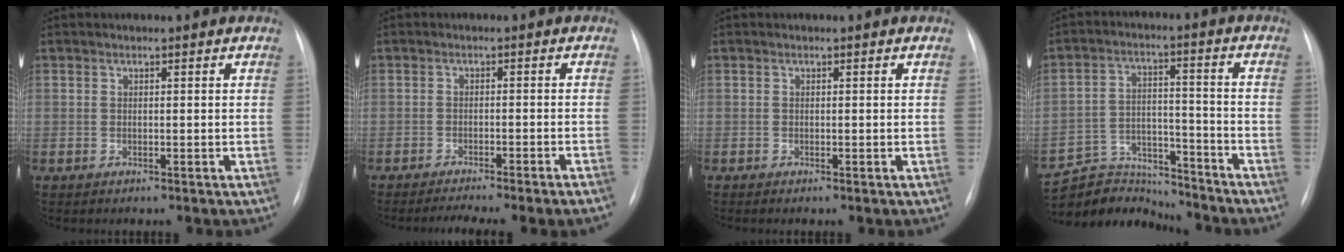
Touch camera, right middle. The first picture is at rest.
{"total": 8.5, "force": [-7.1, -0.7, 4.6], "torque": [-0.049, -0.009, -0.100]}
{"total": 0.0}
{"total": 11.0, "force": [-10.6, 2.7, -0.5], "torque": [0.008, 0.038, -0.181]}